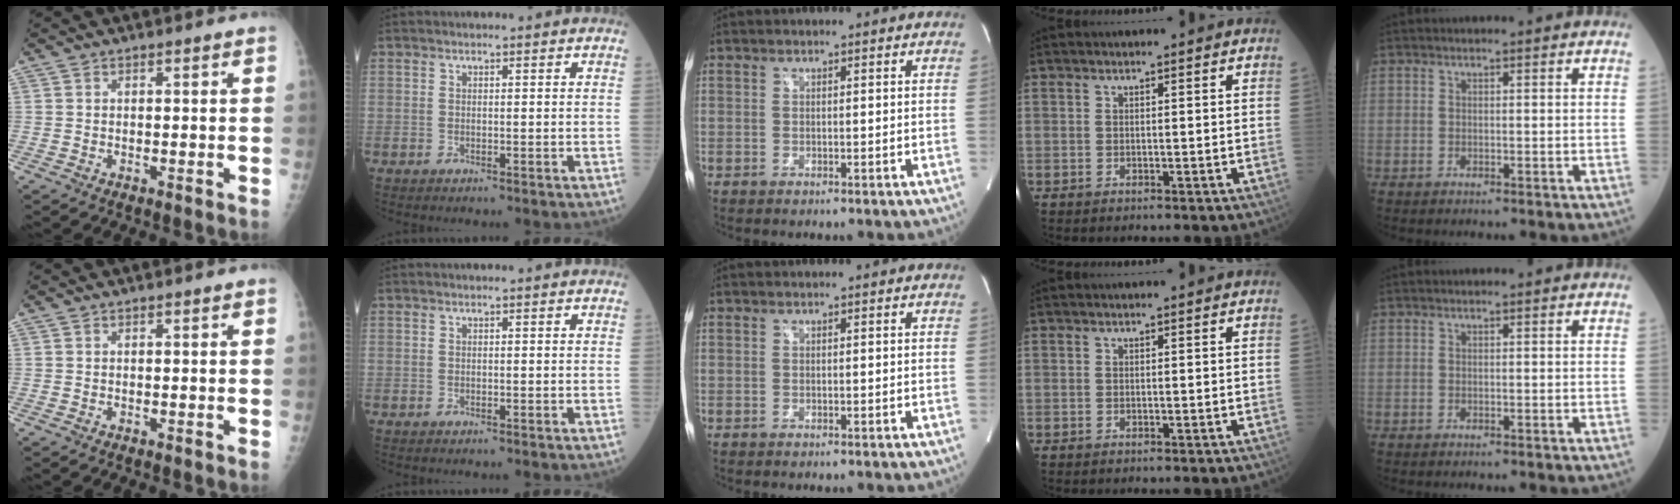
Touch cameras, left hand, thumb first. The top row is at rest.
{}